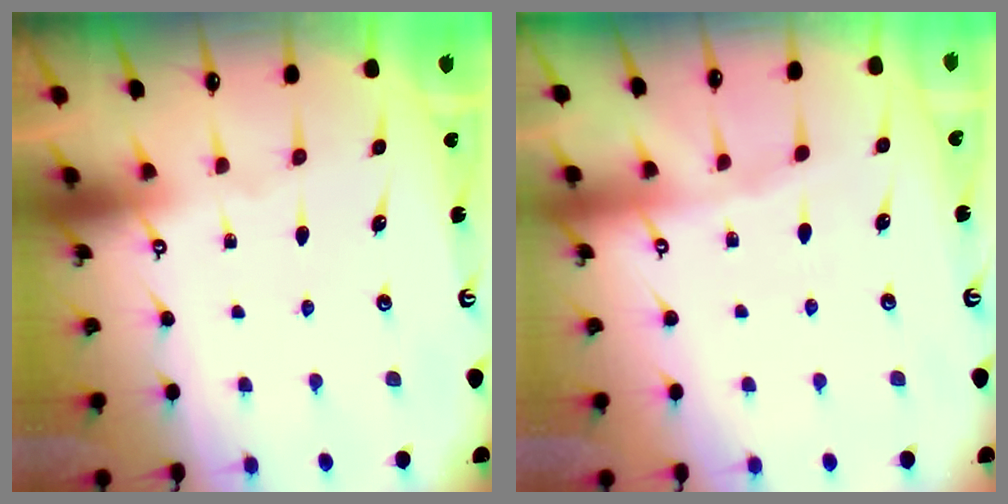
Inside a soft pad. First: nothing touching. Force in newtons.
{"total": 3.0, "press": 2.9, "slide": 0.6}